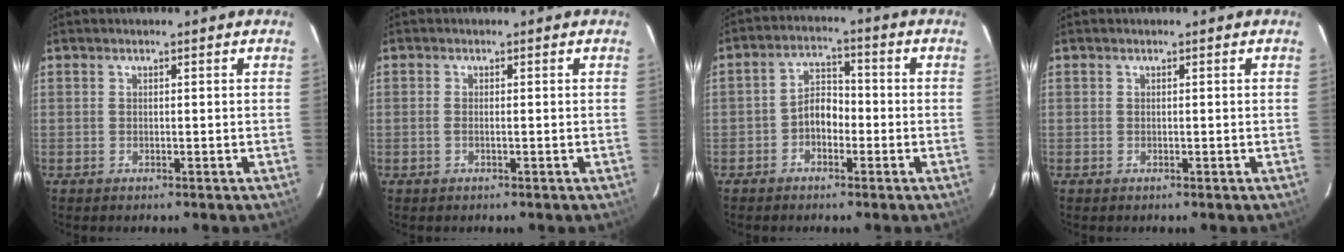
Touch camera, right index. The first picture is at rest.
{"total": 1.0, "force": [-0.2, 0.2, 0.9], "torque": [-0.021, 0.000, -0.006]}
{"total": 4.7, "force": [-2.0, 3.3, 2.8], "torque": [-0.052, 0.018, -0.036]}
{"total": 0.0}